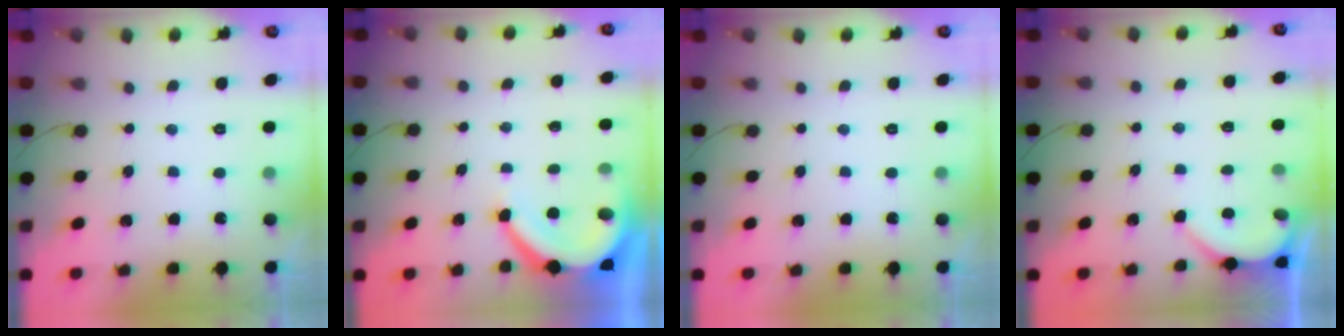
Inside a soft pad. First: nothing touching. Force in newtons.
{"total": 7.0, "press": 7.0, "slide": 0.4}
{"total": 0.0}
{"total": 1.6, "press": 1.6, "slide": 0.2}